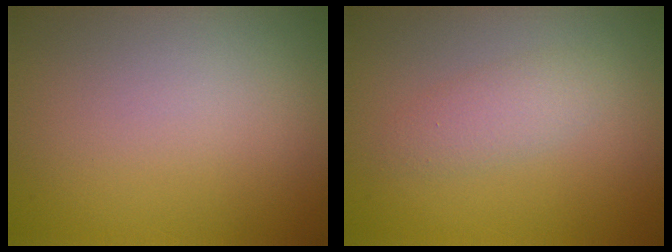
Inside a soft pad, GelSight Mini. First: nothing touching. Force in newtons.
{"total": 1.9, "press": 1.9, "slide": 0.1}